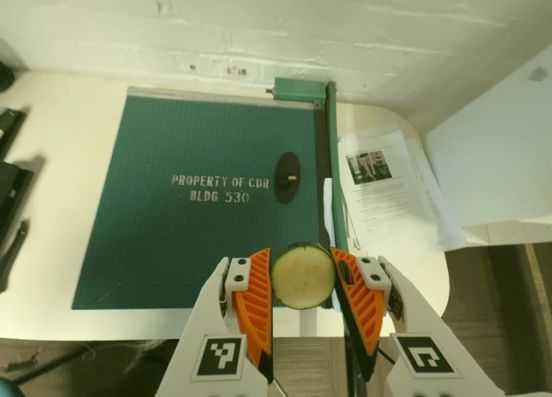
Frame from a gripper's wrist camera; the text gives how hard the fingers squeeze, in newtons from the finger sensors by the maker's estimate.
{"total": 9.3, "left": 9.2, "right": 9.4}